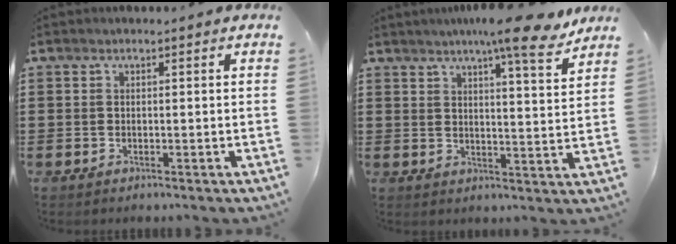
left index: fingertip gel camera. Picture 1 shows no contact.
{"total": 9.1, "force": [7.4, 0.0, 5.3], "torque": [-0.090, -0.033, 0.123]}